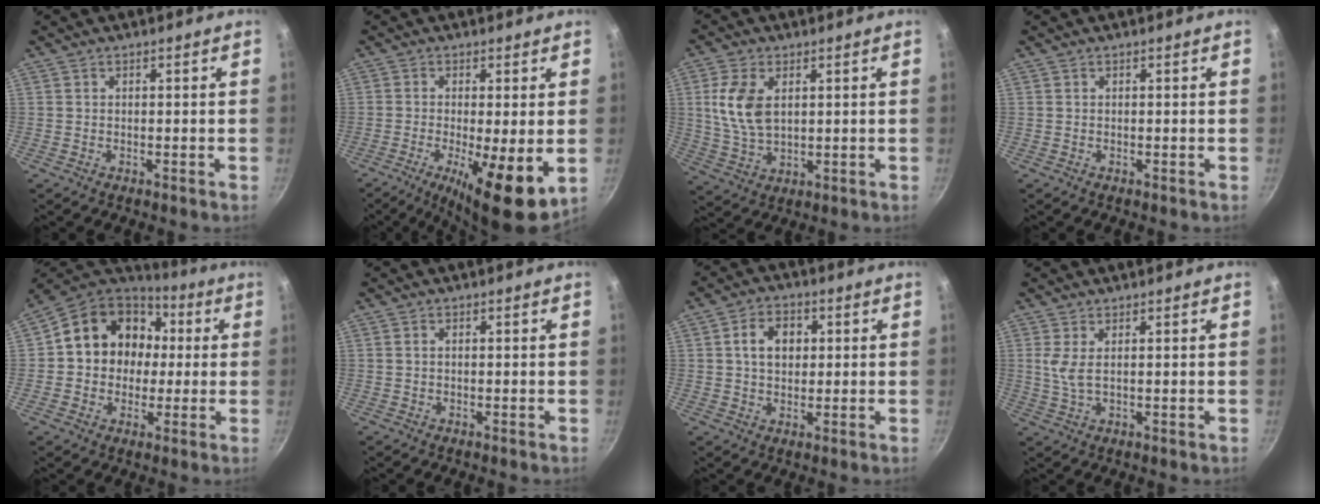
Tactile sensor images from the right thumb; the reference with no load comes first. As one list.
[{"total": 11.4, "force": [-2.3, 2.7, 10.8], "torque": [-0.178, -0.014, -0.032]}, {"total": 9.4, "force": [2.1, 5.6, 7.2], "torque": [-0.139, -0.014, 0.045]}, {"total": 0.0}, {"total": 16.6, "force": [1.9, 14.2, 8.4], "torque": [-0.105, 0.036, 0.020]}, {"total": 0.6, "force": [0.1, 0.3, 0.5], "torque": [-0.009, 0.002, 0.001]}, {"total": 6.9, "force": [1.3, 5.1, 4.4], "torque": [-0.052, 0.008, 0.017]}, {"total": 3.5, "force": [1.1, 1.0, 3.1], "torque": [-0.071, -0.007, 0.025]}]